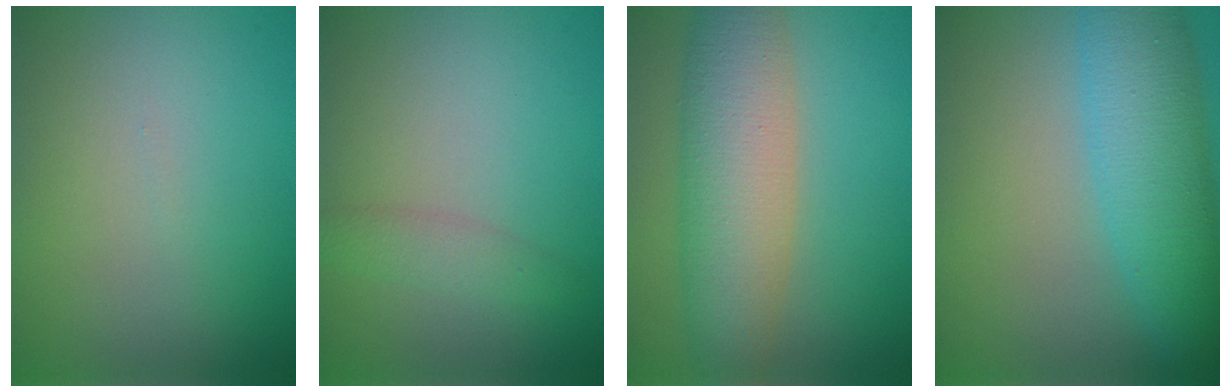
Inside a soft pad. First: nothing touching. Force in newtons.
{"total": 1.7, "press": 1.7, "slide": 0.1}
{"total": 7.6, "press": 7.6, "slide": 0.2}
{"total": 7.5, "press": 7.5, "slide": 0.2}